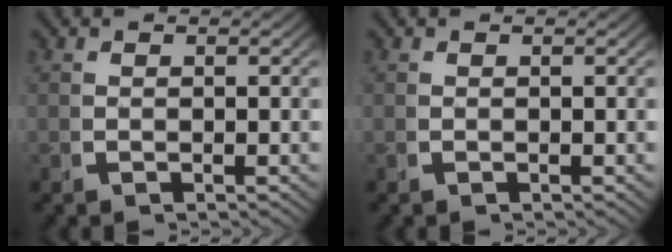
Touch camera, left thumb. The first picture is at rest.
{"total": 0.0}